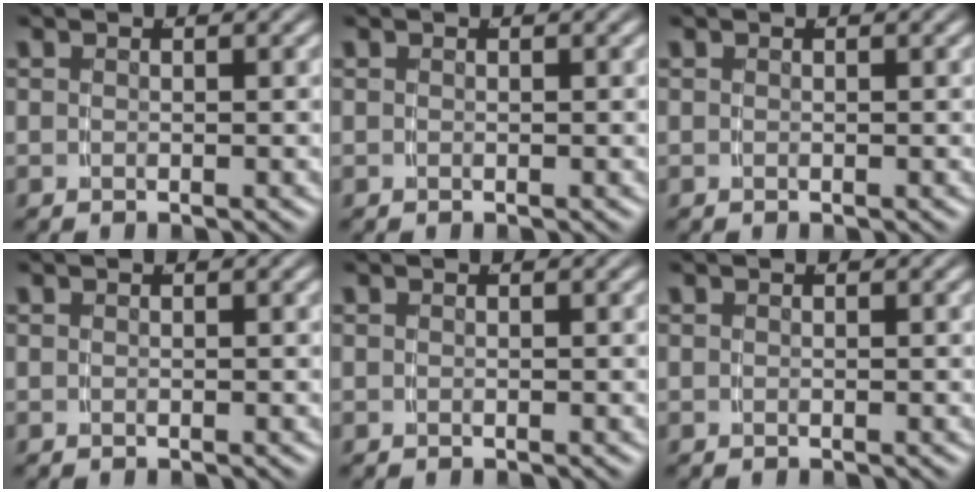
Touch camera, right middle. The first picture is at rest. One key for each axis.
{"total": 0.0}
{"total": 0.0}
{"total": 0.0}
{"total": 0.0}
{"total": 0.0}